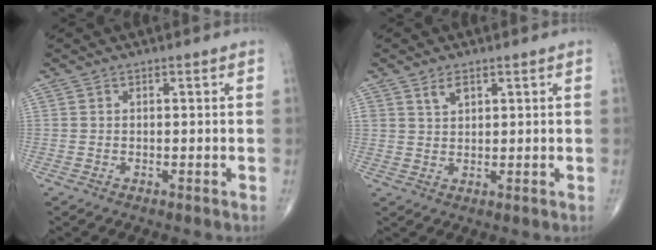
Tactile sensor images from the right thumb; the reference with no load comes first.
{"total": 2.5, "force": [1.6, 1.3, 1.4], "torque": [-0.020, -0.009, 0.035]}